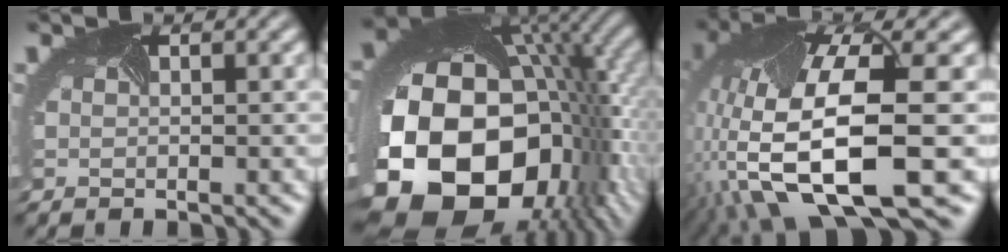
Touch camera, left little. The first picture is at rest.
{"total": 20.2, "force": [-5.9, 14.2, 13.1], "torque": [-0.279, -0.077, -0.069]}
{"total": 14.1, "force": [-2.6, 5.0, 12.9], "torque": [-0.278, -0.026, -0.025]}